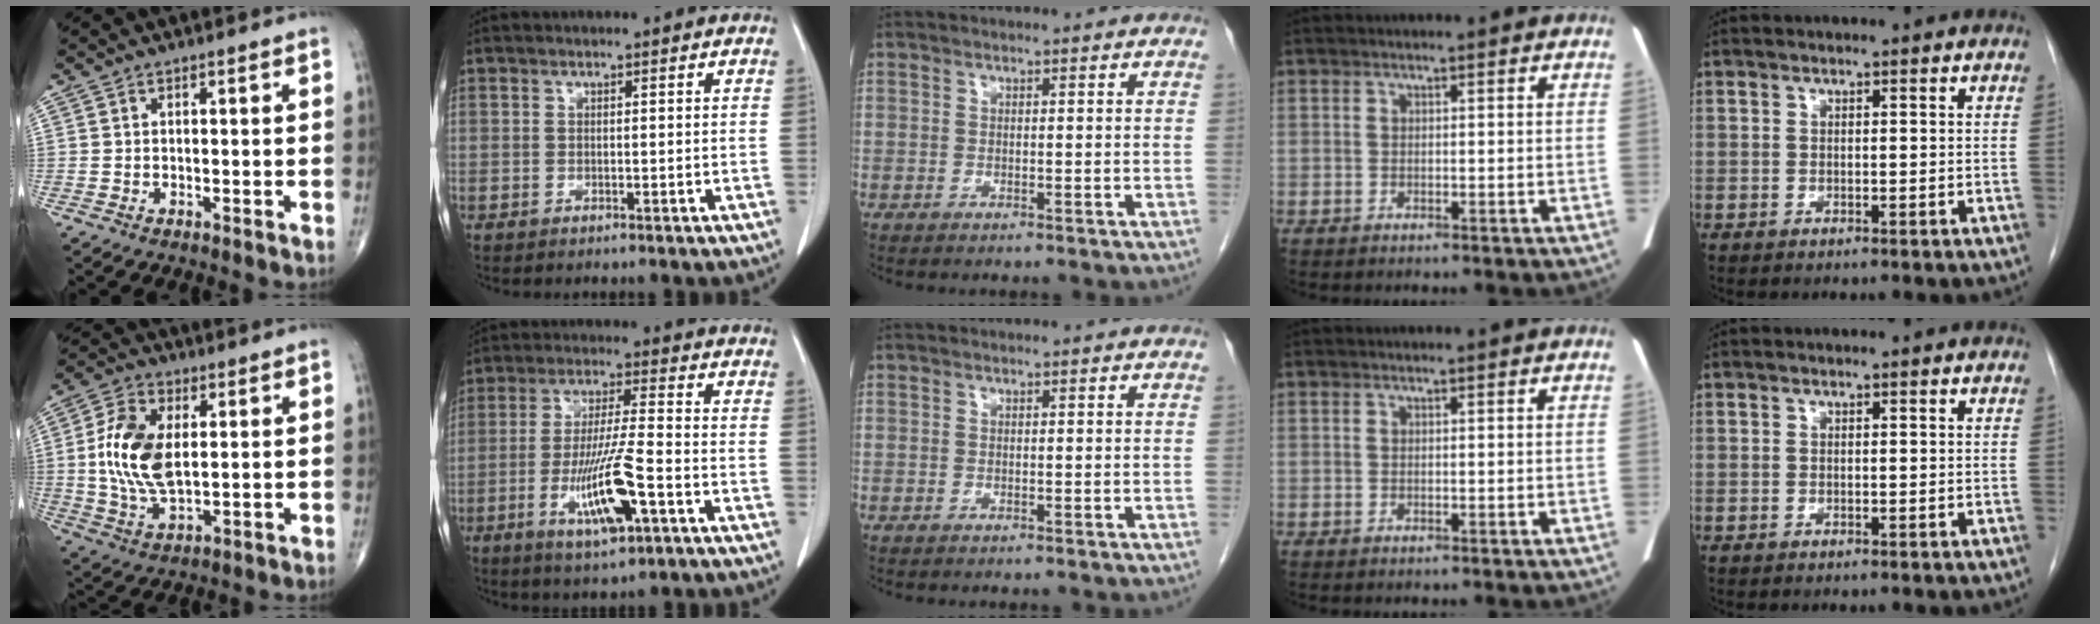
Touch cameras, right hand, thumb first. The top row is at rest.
{"thumb": {"total": 12.3, "force": [1.3, 6.5, 10.4], "torque": [-0.209, -0.003, 0.026]}, "index": {"total": 12.4, "force": [-4.6, 1.0, 11.4], "torque": [-0.224, -0.018, -0.080]}}